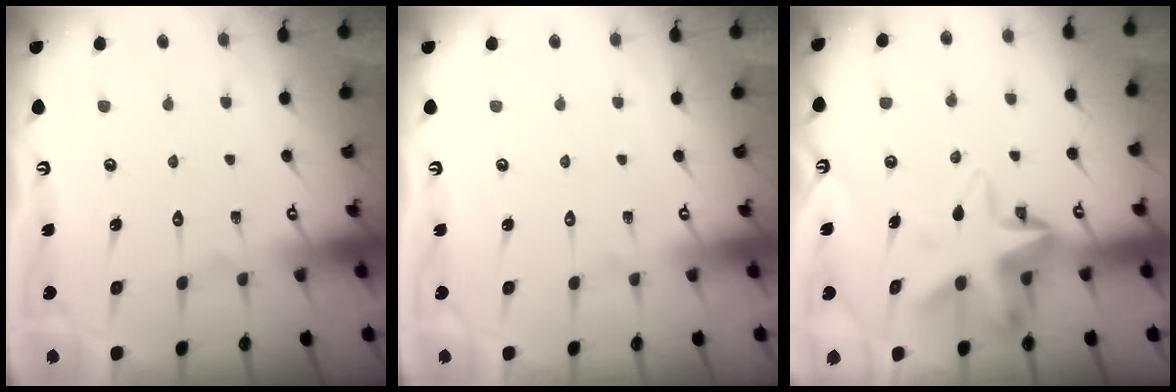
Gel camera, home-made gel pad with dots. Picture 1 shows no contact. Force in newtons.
{"total": 0.0}
{"total": 9.4, "press": 9.2, "slide": 2.0}